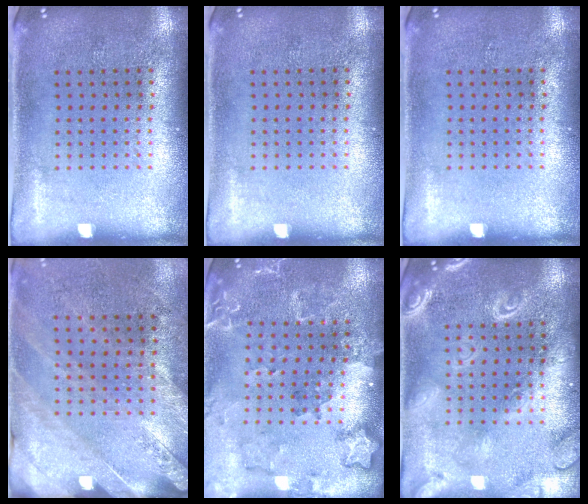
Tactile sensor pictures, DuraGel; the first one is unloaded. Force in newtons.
{"total": 0.0}
{"total": 0.0}
{"total": 2.5, "press": 2.2, "slide": 1.2}
{"total": 1.8, "press": 1.7, "slide": 0.4}
{"total": 3.9, "press": 3.8, "slide": 0.6}